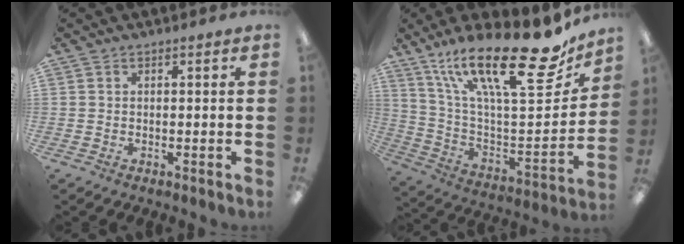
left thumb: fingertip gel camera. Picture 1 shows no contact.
{"total": 27.2, "force": [17.7, 8.1, 19.1], "torque": [-0.302, -0.121, 0.295]}